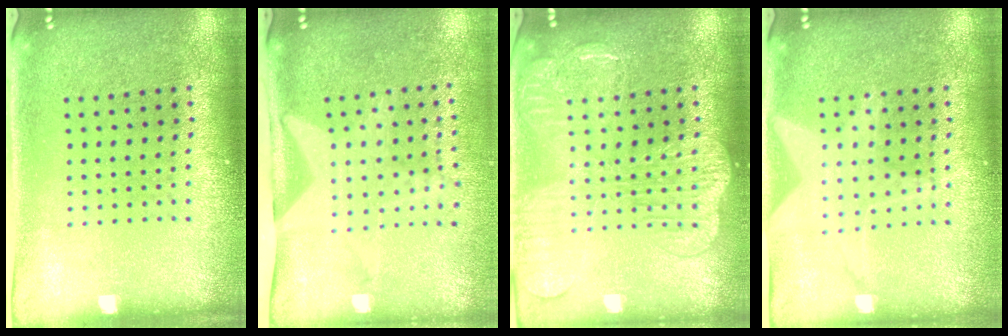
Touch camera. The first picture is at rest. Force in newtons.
{"total": 2.1, "press": 1.5, "slide": 1.4}
{"total": 2.6, "press": 2.6, "slide": 0.3}
{"total": 1.5, "press": 1.4, "slide": 0.4}